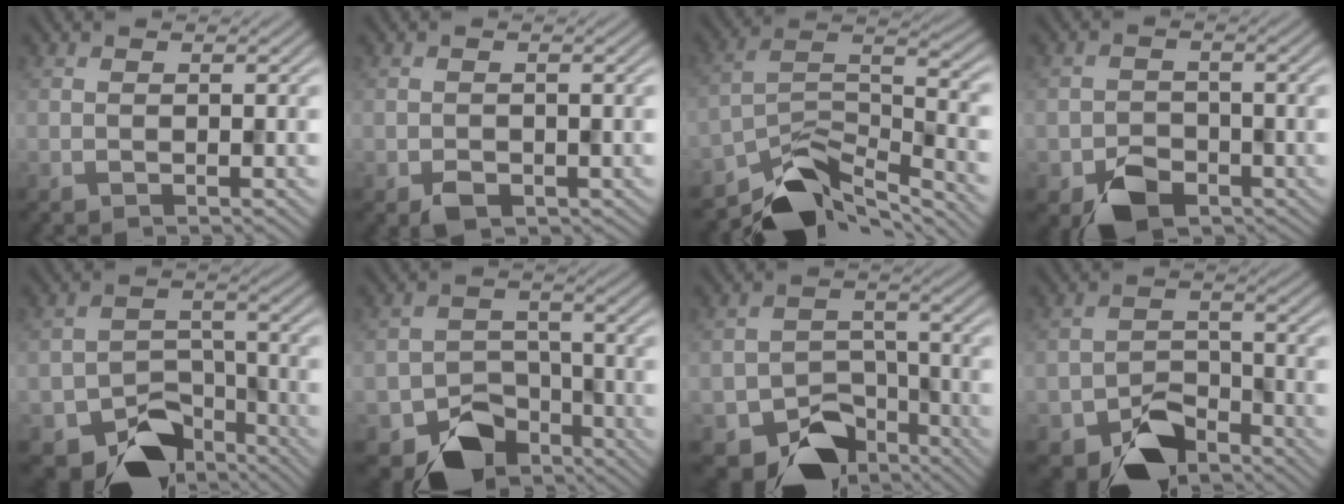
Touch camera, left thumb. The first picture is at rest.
{"total": 1.9, "force": [-0.9, 1.3, 0.9], "torque": [-0.017, -0.008, -0.018]}
{"total": 10.6, "force": [-7.8, 4.0, 5.9], "torque": [-0.098, -0.016, -0.147]}
{"total": 5.1, "force": [-3.0, 3.4, 2.3], "torque": [-0.038, -0.011, -0.060]}
{"total": 9.9, "force": [-6.9, 5.7, 4.4], "torque": [-0.068, -0.021, -0.110]}
{"total": 9.1, "force": [-5.7, 6.0, 3.8], "torque": [-0.061, -0.021, -0.099]}
{"total": 9.8, "force": [-6.6, 6.0, 4.2], "torque": [-0.064, -0.022, -0.105]}
{"total": 7.9, "force": [-5.6, 4.2, 3.5], "torque": [-0.059, -0.013, -0.105]}